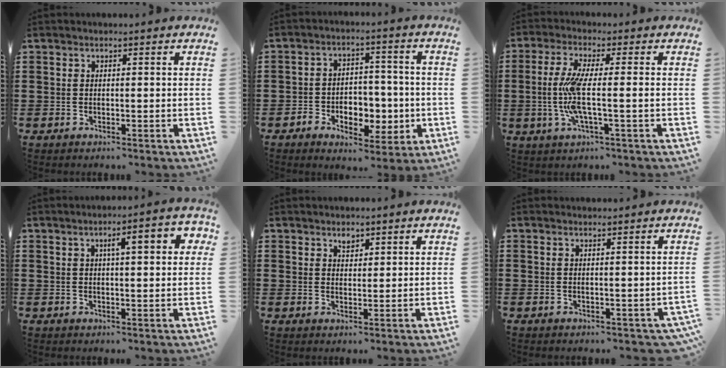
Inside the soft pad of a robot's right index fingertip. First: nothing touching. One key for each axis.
{"total": 6.1, "fx": -1.8, "fy": 4.6, "fz": 3.6, "tx": -0.052, "ty": 0.011, "tz": -0.035}
{"total": 7.2, "fx": -0.9, "fy": 0.8, "fz": 7.1, "tx": -0.161, "ty": -0.018, "tz": -0.027}
{"total": 4.9, "fx": 1.4, "fy": 1.1, "fz": 4.5, "tx": -0.066, "ty": -0.001, "tz": 0.014}
{"total": 1.8, "fx": 1.4, "fy": 0.9, "fz": 0.7, "tx": -0.009, "ty": -0.001, "tz": 0.024}
{"total": 0.5, "fx": 0.1, "fy": 0.5, "fz": -0.1, "tx": -0.004, "ty": 0.002, "tz": 0.003}